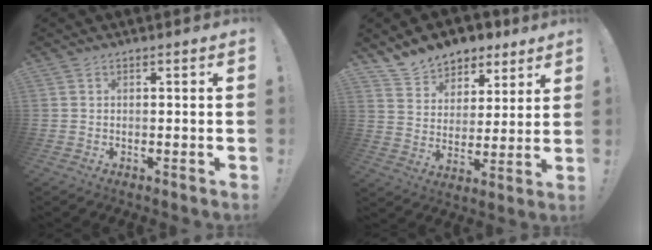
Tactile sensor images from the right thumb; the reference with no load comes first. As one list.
[{"total": 11.0, "force": [9.0, 6.0, 1.6], "torque": [-0.040, -0.067, 0.174]}]